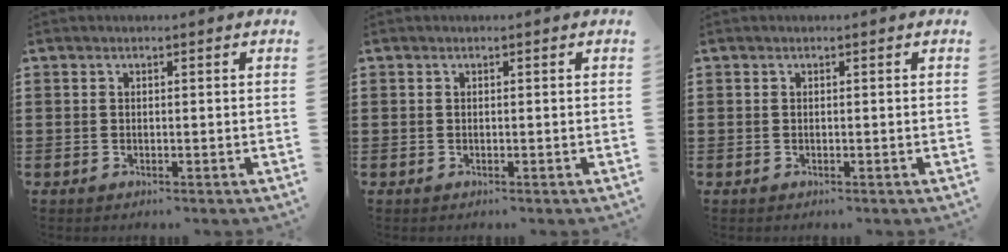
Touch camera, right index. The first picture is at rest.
{"total": 0.0}
{"total": 0.0}